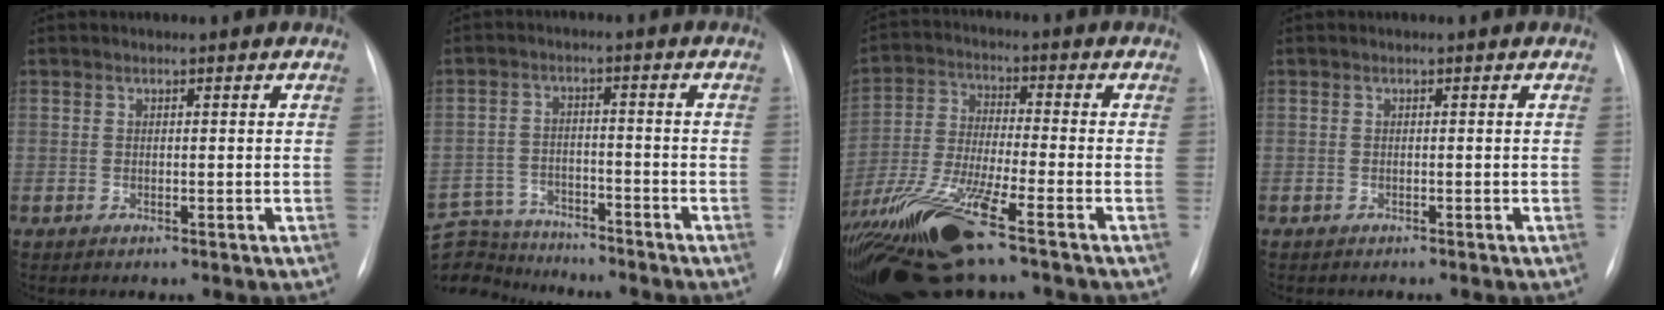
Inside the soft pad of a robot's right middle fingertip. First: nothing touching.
{"total": 13.0, "force": [-12.4, 3.0, 2.4], "torque": [-0.064, 0.014, -0.201]}
{"total": 15.7, "force": [-10.0, 1.6, 12.0], "torque": [-0.256, -0.034, -0.183]}
{"total": 0.6, "force": [-0.6, 0.1, 0.2], "torque": [-0.009, -0.002, -0.010]}